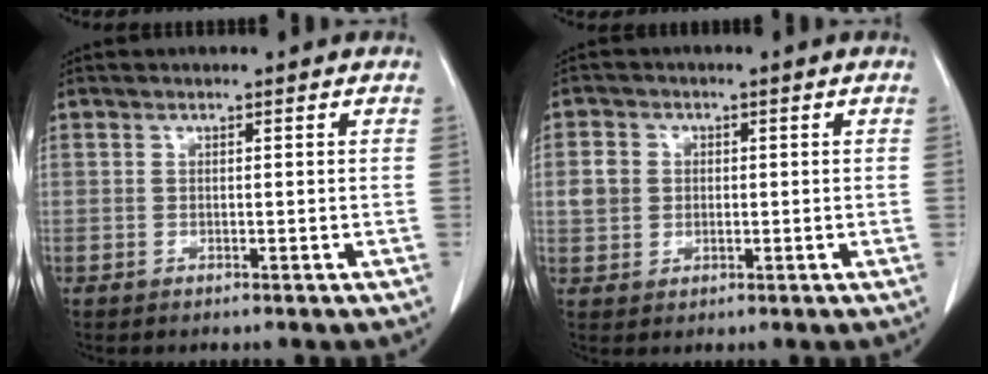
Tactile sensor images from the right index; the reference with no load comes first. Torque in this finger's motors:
{"motor_torque": [0.00, 0.14, 0.03, 0.04]}